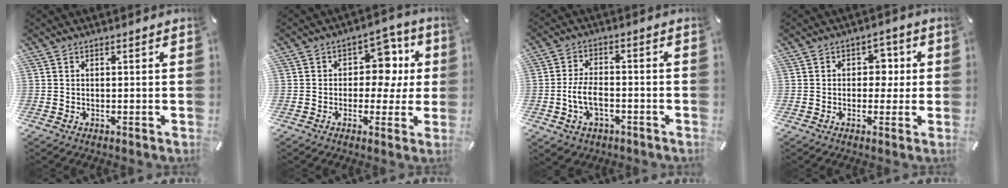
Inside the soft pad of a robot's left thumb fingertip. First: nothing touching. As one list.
[{"total": 10.5, "force": [1.9, 7.7, 6.8], "torque": [-0.086, -0.006, 0.030]}, {"total": 7.9, "force": [-2.2, 5.2, 5.5], "torque": [-0.117, 0.012, -0.041]}, {"total": 4.9, "force": [0.0, 4.1, 2.8], "torque": [-0.026, 0.002, -0.011]}]